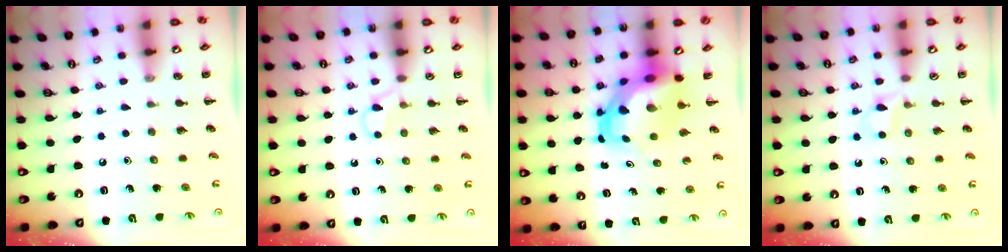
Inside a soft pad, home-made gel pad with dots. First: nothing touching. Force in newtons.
{"total": 4.1, "press": 3.9, "slide": 1.4}
{"total": 6.3, "press": 6.1, "slide": 1.6}
{"total": 3.0, "press": 2.8, "slide": 1.2}